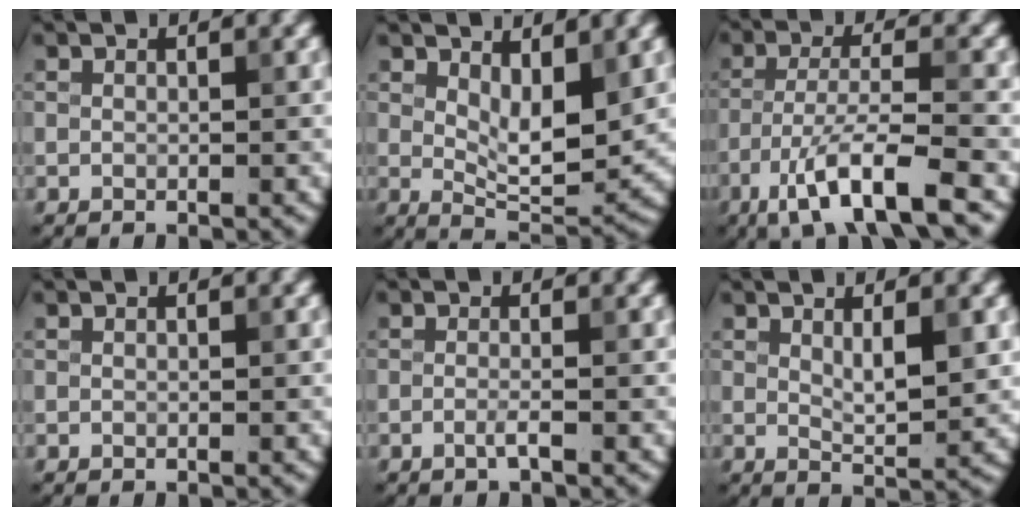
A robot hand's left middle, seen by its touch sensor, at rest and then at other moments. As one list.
[{"total": 5.1, "force": [1.7, 2.2, 4.3], "torque": [-0.069, -0.010, 0.034]}, {"total": 7.6, "force": [-4.6, 1.5, 5.9], "torque": [-0.103, -0.001, -0.085]}, {"total": 0.0}, {"total": 1.2, "force": [-0.5, 0.2, 1.0], "torque": [-0.018, -0.001, -0.013]}, {"total": 3.1, "force": [1.0, 0.8, 2.9], "torque": [-0.047, -0.005, 0.019]}]